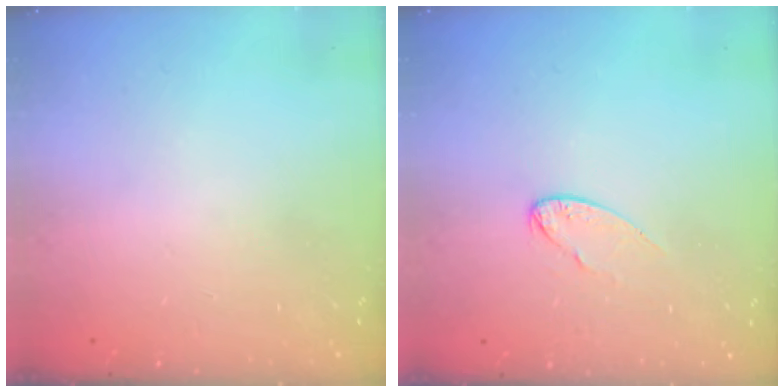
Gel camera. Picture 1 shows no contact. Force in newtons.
{"total": 6.5, "press": 6.5, "slide": 0.7}